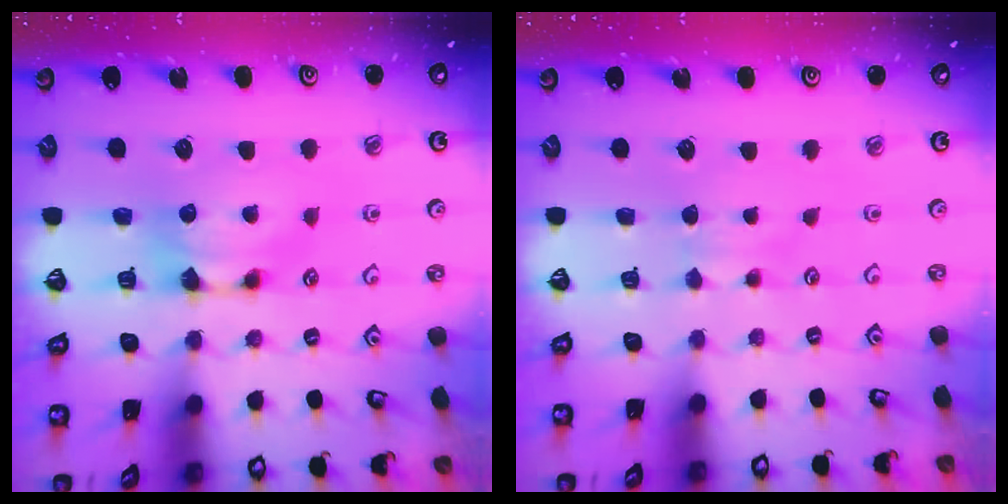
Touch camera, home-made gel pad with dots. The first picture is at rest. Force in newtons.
{"total": 2.3, "press": 2.2, "slide": 0.3}